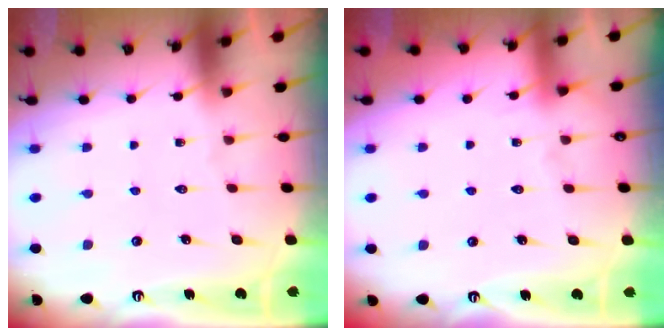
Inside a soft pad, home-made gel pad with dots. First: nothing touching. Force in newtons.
{"total": 2.9, "press": 2.9, "slide": 0.4}